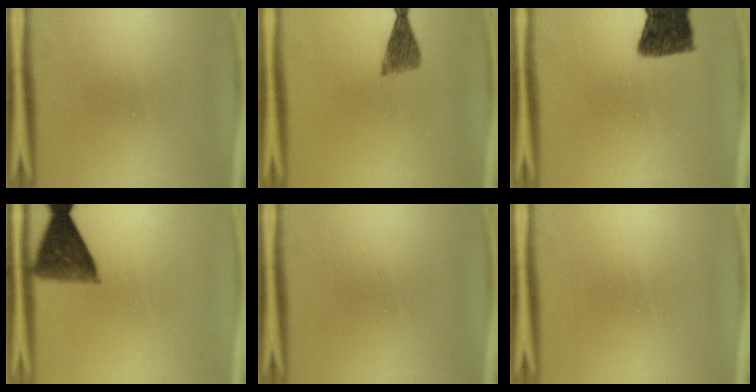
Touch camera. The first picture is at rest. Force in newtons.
{"total": 5.2}
{"total": 10.2}
{"total": 8.2}
{"total": 0.0}
{"total": 0.0}